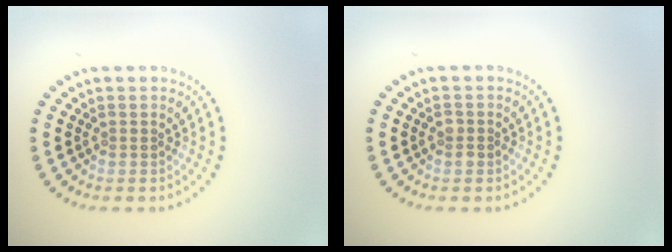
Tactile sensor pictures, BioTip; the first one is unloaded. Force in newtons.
{"total": 1.0, "press": 0.9, "slide": 0.3}